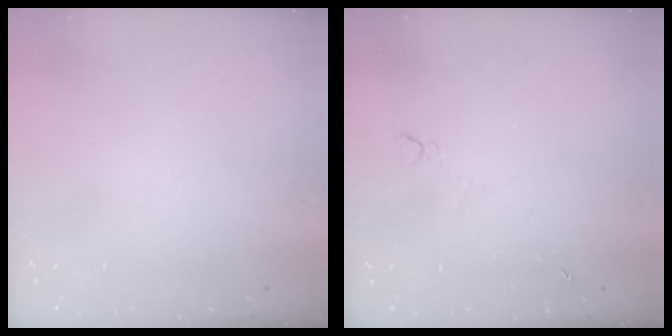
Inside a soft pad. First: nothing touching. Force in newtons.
{"total": 5.0, "press": 5.0, "slide": 0.6}